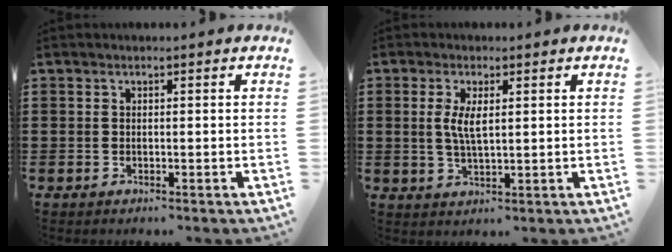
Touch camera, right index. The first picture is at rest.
{"total": 4.0, "force": [0.7, 1.2, 3.7], "torque": [-0.075, 0.004, 0.011]}